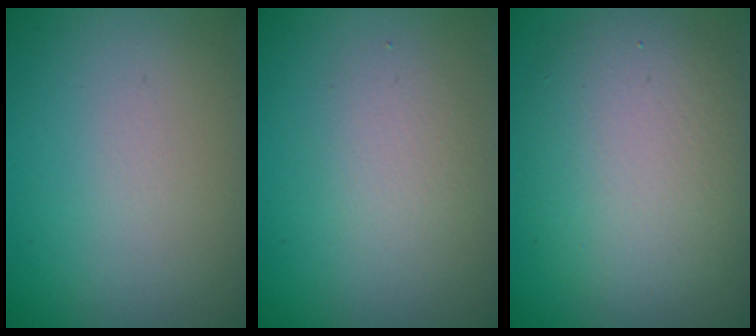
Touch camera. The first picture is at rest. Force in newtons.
{"total": 1.9, "press": 1.9, "slide": 0.0}
{"total": 7.7, "press": 7.7, "slide": 0.4}